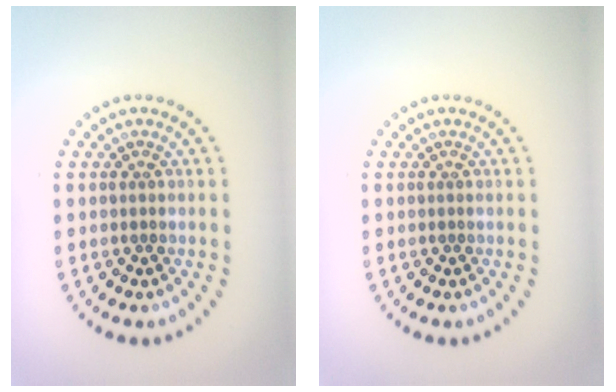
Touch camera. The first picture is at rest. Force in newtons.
{"total": 0.0}